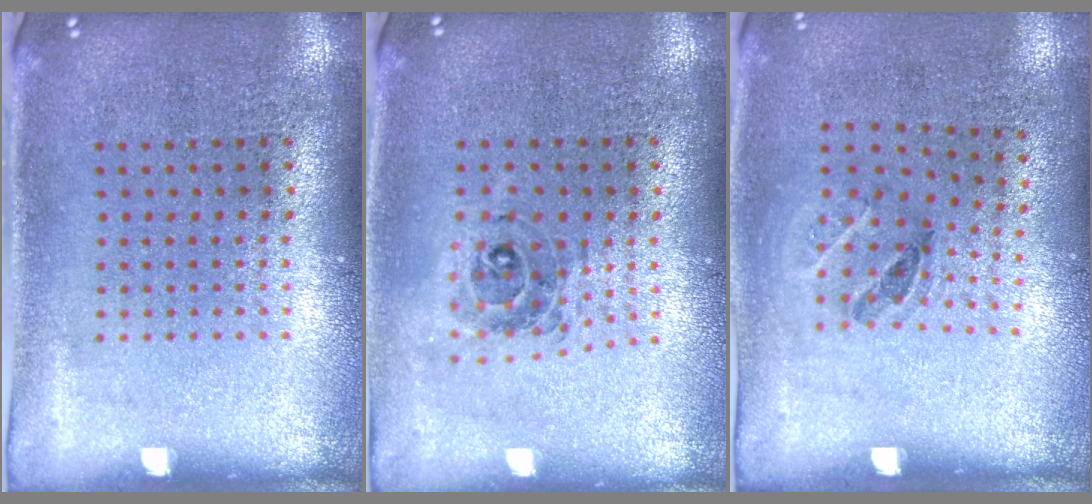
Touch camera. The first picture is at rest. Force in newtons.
{"total": 0.8, "press": 0.8, "slide": 0.2}
{"total": 1.2, "press": 0.7, "slide": 1.0}